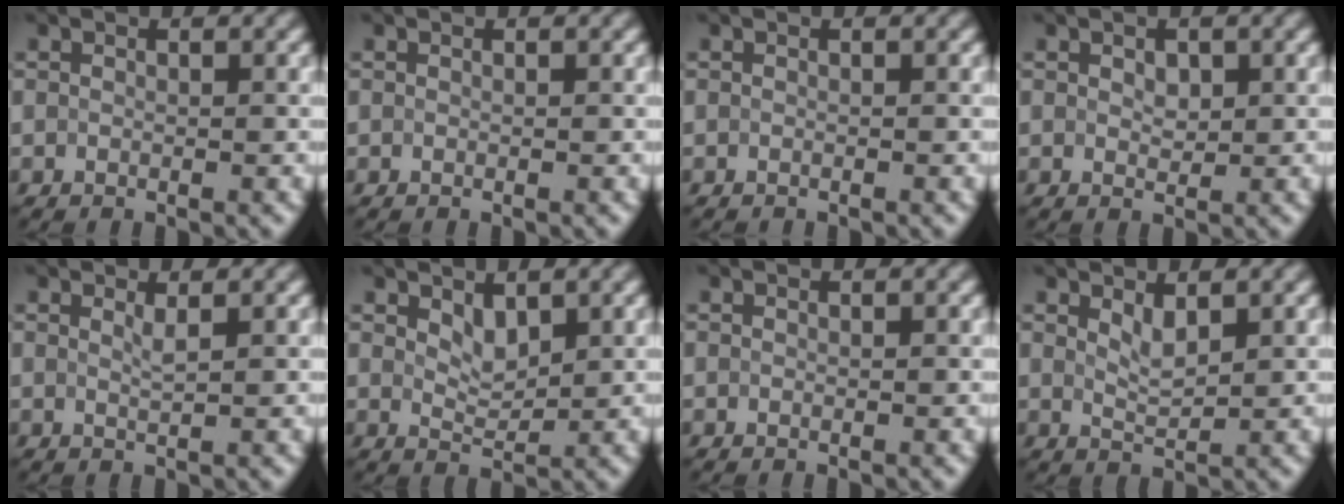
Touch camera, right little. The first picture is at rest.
{"total": 0.0}
{"total": 0.0}
{"total": 1.2, "force": [0.5, 0.7, 0.9], "torque": [-0.015, 0.004, 0.007]}
{"total": 1.0, "force": [0.6, -0.1, 0.8], "torque": [-0.024, 0.003, 0.014]}
{"total": 2.1, "force": [1.2, 1.1, 1.3], "torque": [-0.032, -0.002, 0.028]}
{"total": 0.0}
{"total": 1.9, "force": [1.1, 0.6, 1.3], "torque": [-0.034, 0.001, 0.026]}